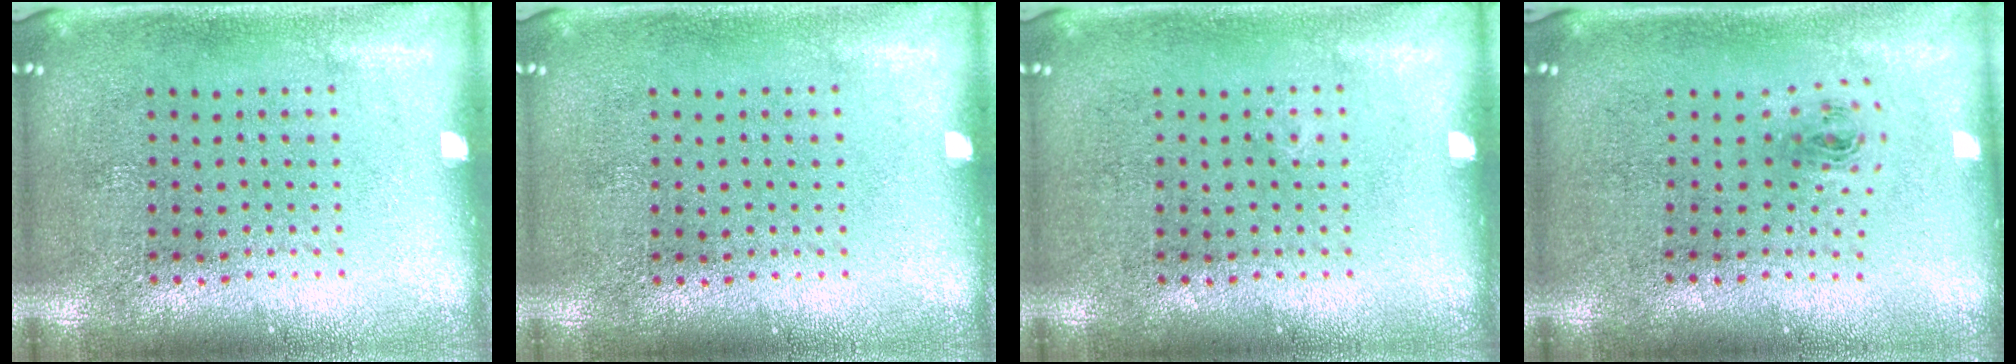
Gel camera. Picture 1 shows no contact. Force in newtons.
{"total": 0.0}
{"total": 0.0}
{"total": 0.9, "press": 0.4, "slide": 0.9}